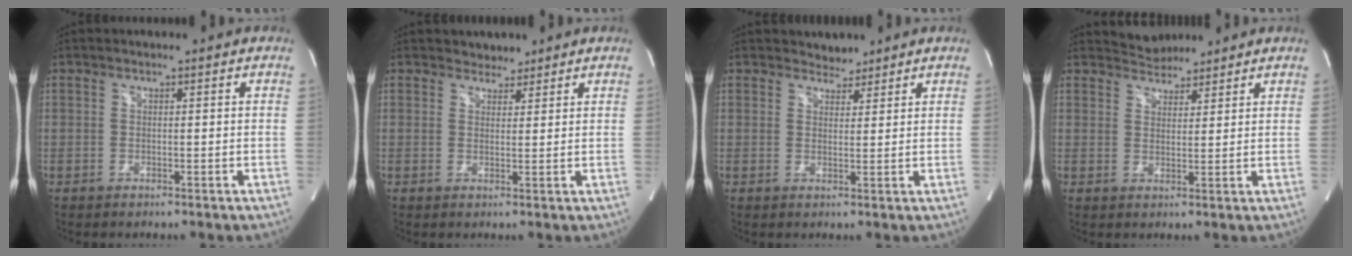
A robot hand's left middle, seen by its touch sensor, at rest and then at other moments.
{"total": 2.3, "force": [1.9, 1.3, 0.0], "torque": [0.003, 0.003, 0.027]}
{"total": 2.4, "force": [2.1, 1.1, -0.1], "torque": [0.004, 0.001, 0.032]}
{"total": 3.9, "force": [3.7, 1.2, -0.1], "torque": [-0.001, 0.014, 0.064]}